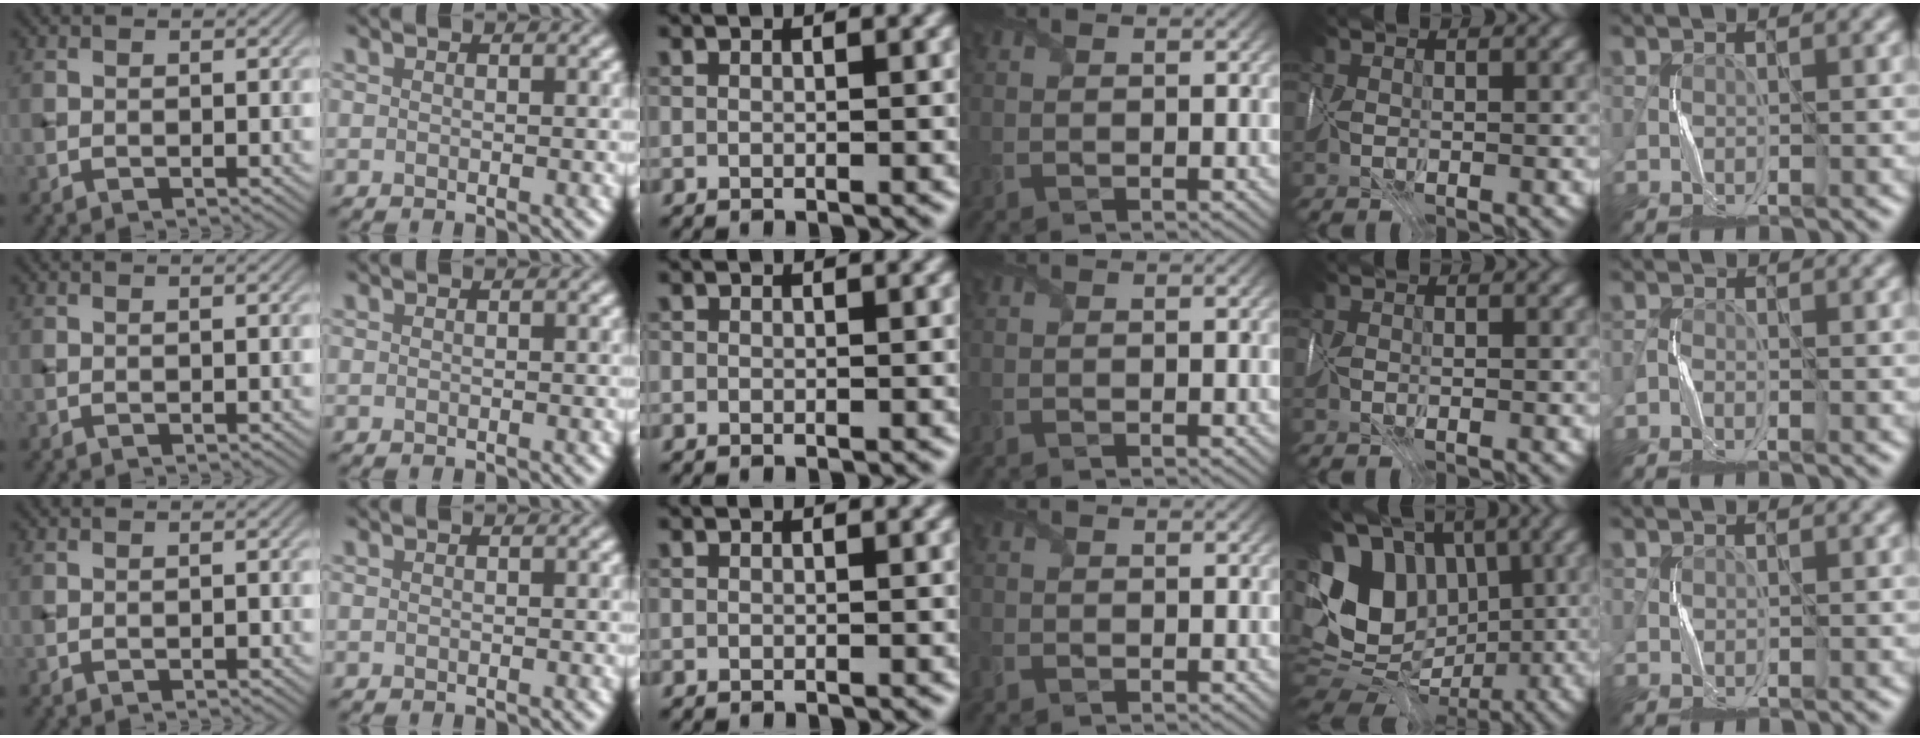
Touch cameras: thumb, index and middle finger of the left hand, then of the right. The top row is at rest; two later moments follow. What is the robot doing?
{"motion": "fold", "object": "map"}